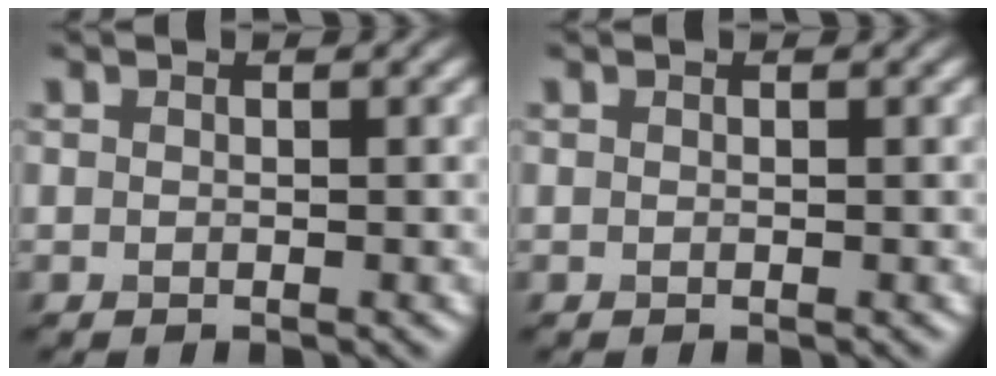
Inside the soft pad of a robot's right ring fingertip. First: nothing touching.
{"total": 0.0}